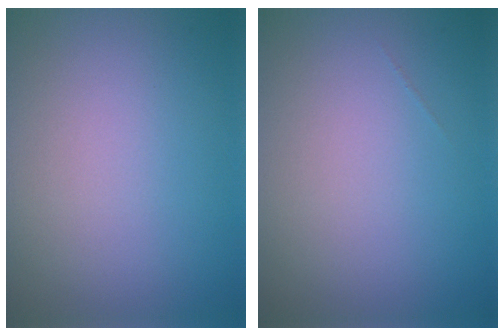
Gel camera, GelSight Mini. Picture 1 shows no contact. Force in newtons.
{"total": 0.0}